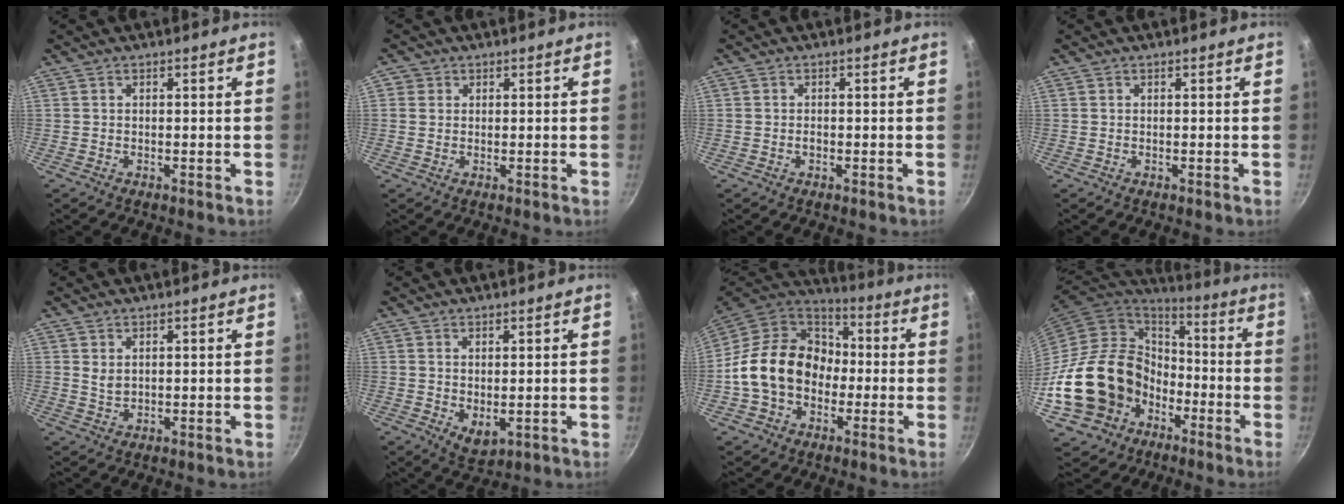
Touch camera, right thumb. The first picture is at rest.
{"total": 1.9, "force": [0.4, 1.8, 0.4], "torque": [0.007, 0.004, 0.002]}
{"total": 0.8, "force": [-0.3, 0.6, 0.5], "torque": [-0.009, 0.003, -0.005]}
{"total": 0.0}
{"total": 2.2, "force": [1.1, 1.2, 1.5], "torque": [-0.025, -0.006, 0.024]}
{"total": 4.1, "force": [0.7, 2.2, 3.3], "torque": [-0.045, -0.018, 0.020]}
{"total": 19.2, "force": [-2.1, 15.1, 11.6], "torque": [-0.171, 0.053, -0.046]}
{"total": 21.6, "force": [-7.1, 17.7, 10.1], "torque": [-0.139, 0.053, -0.098]}